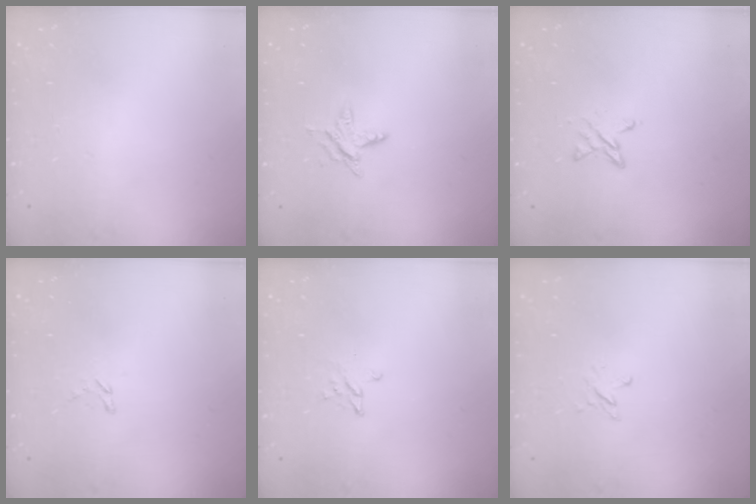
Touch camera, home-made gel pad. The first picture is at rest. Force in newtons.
{"total": 4.6, "press": 4.6, "slide": 0.6}
{"total": 5.1, "press": 5.1, "slide": 0.5}
{"total": 2.4, "press": 2.4, "slide": 0.2}
{"total": 2.2, "press": 2.2, "slide": 0.2}
{"total": 2.3, "press": 2.3, "slide": 0.3}